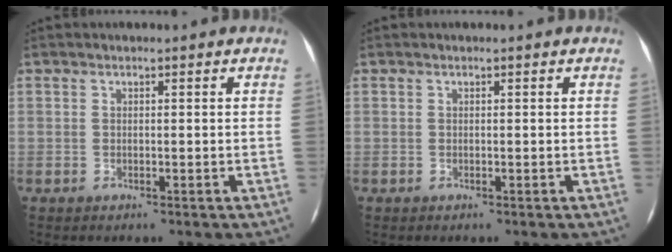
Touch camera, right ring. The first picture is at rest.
{"total": 0.0}